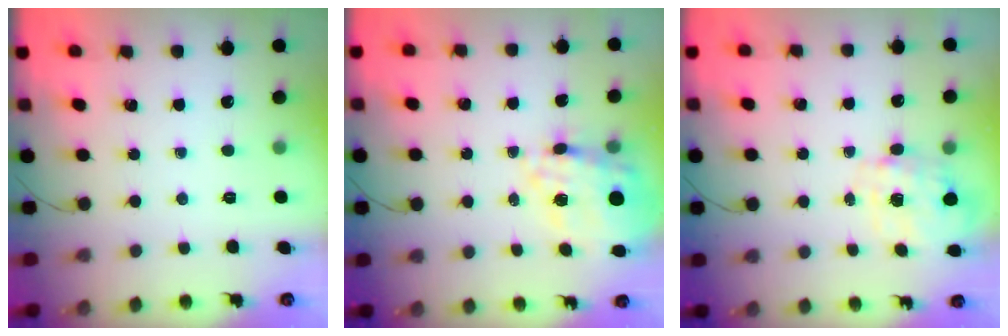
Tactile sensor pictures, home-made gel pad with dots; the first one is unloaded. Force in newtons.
{"total": 19.5, "press": 19.1, "slide": 3.8}
{"total": 3.9, "press": 3.8, "slide": 0.9}